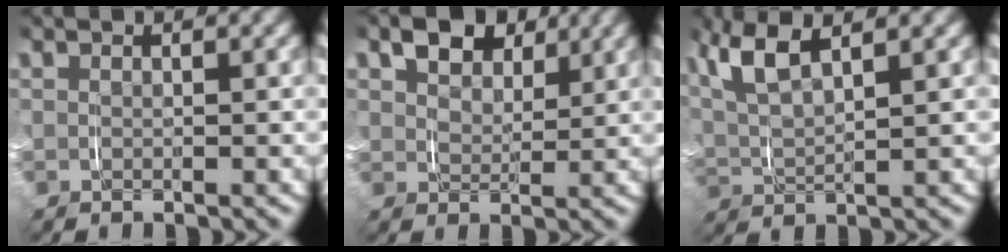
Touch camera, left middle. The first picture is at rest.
{"total": 4.6, "force": [2.2, 3.1, 2.5], "torque": [-0.044, -0.001, 0.029]}
{"total": 5.8, "force": [2.3, 3.4, 4.2], "torque": [-0.118, -0.006, 0.038]}